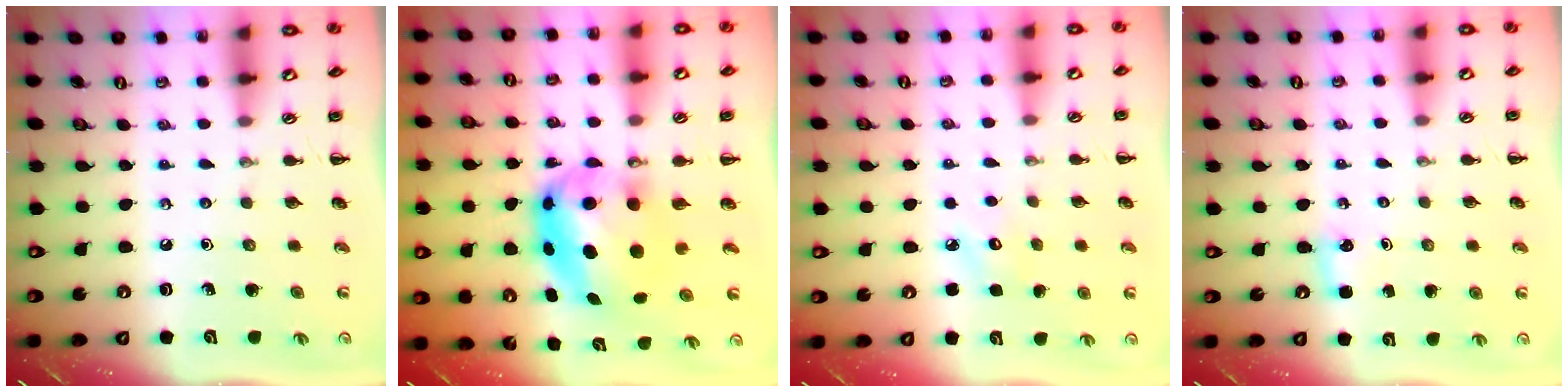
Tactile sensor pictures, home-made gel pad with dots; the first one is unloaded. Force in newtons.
{"total": 8.4, "press": 8.2, "slide": 1.8}
{"total": 4.4, "press": 4.3, "slide": 1.1}
{"total": 2.8, "press": 2.6, "slide": 0.9}